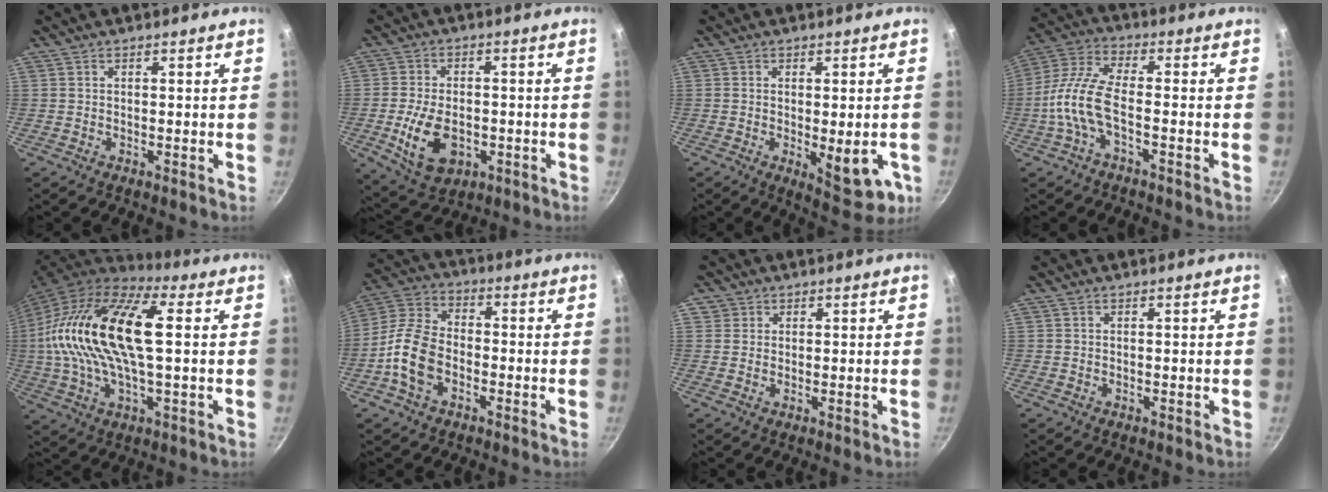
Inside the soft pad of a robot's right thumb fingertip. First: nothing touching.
{"total": 11.4, "force": [-2.9, 7.3, 8.3], "torque": [-0.141, 0.005, -0.040]}
{"total": 9.9, "force": [-2.1, 3.8, 8.9], "torque": [-0.101, -0.009, -0.017]}
{"total": 10.0, "force": [-3.1, 3.6, 8.8], "torque": [-0.200, 0.027, -0.077]}
{"total": 24.6, "force": [3.2, 10.5, 22.0], "torque": [-0.433, 0.029, 0.044]}
{"total": 11.7, "force": [-3.7, 7.5, 8.1], "torque": [-0.149, 0.034, -0.087]}
{"total": 1.9, "force": [0.6, 1.8, 0.2], "torque": [0.014, 0.002, 0.005]}
{"total": 0.0}